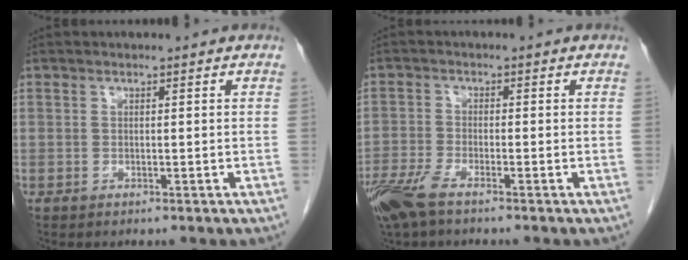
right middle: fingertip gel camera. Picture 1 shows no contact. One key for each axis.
{"total": 5.7, "fx": -4.2, "fy": 1.0, "fz": 3.7, "tx": -0.082, "ty": -0.013, "tz": -0.083}